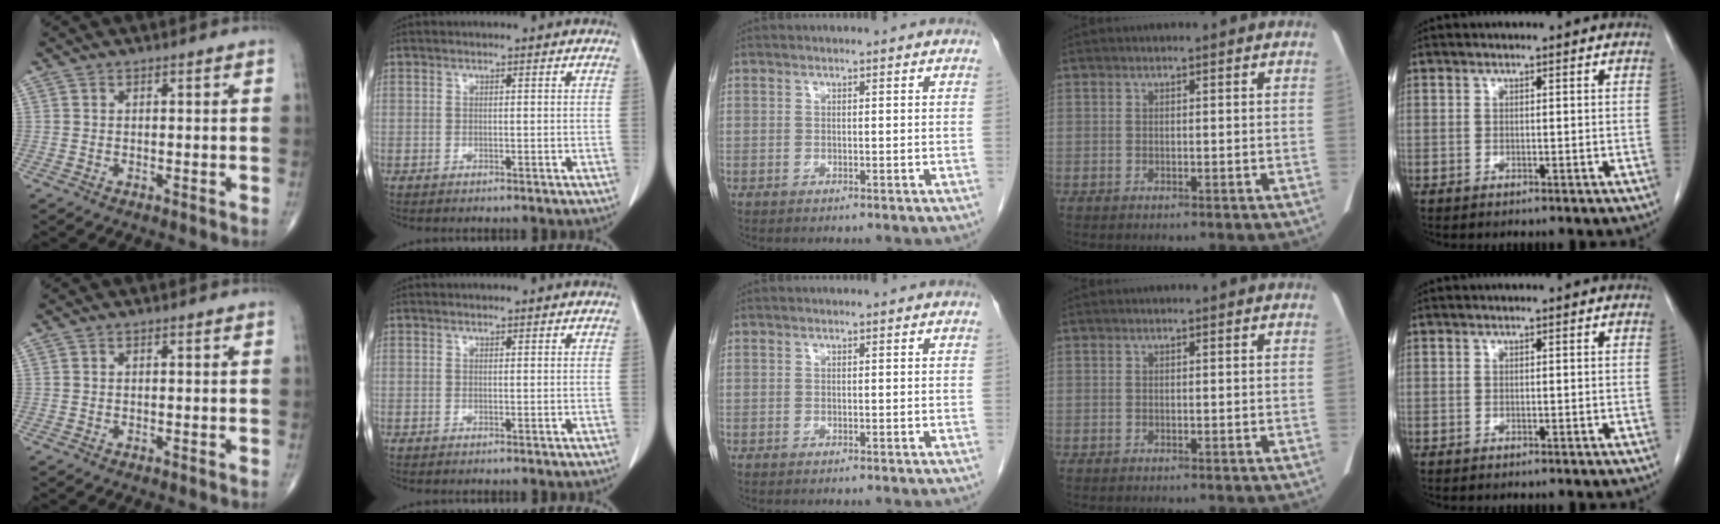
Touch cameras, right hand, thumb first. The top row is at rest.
{}